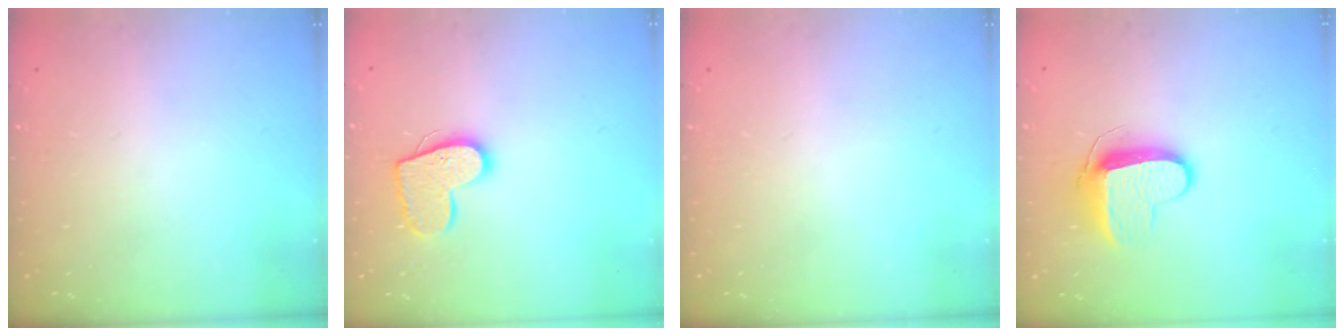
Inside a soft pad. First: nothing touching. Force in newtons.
{"total": 13.0, "press": 13.0, "slide": 0.9}
{"total": 0.0}
{"total": 9.9, "press": 9.9, "slide": 0.7}